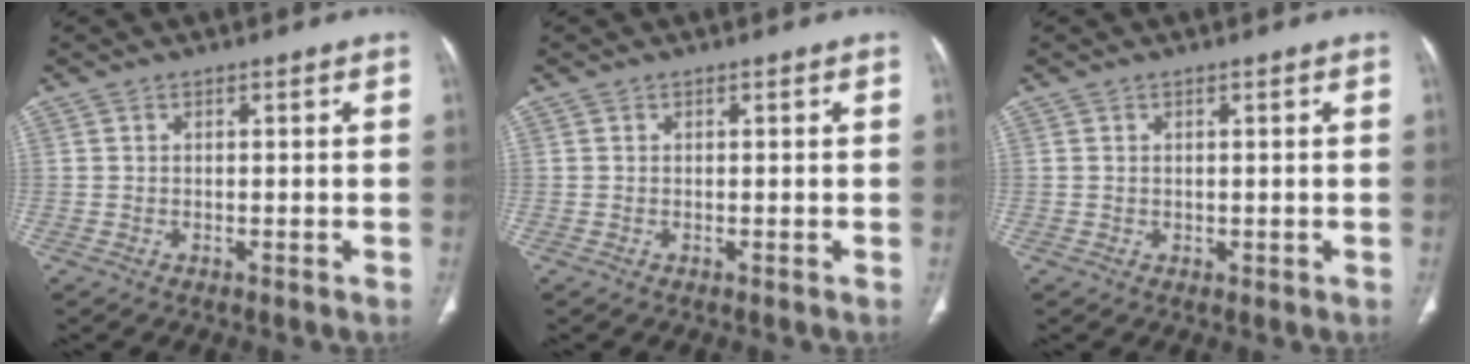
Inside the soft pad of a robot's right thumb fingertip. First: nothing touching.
{"total": 0.0}
{"total": 0.6, "force": [0.3, 0.5, 0.1], "torque": [0.006, -0.001, 0.005]}